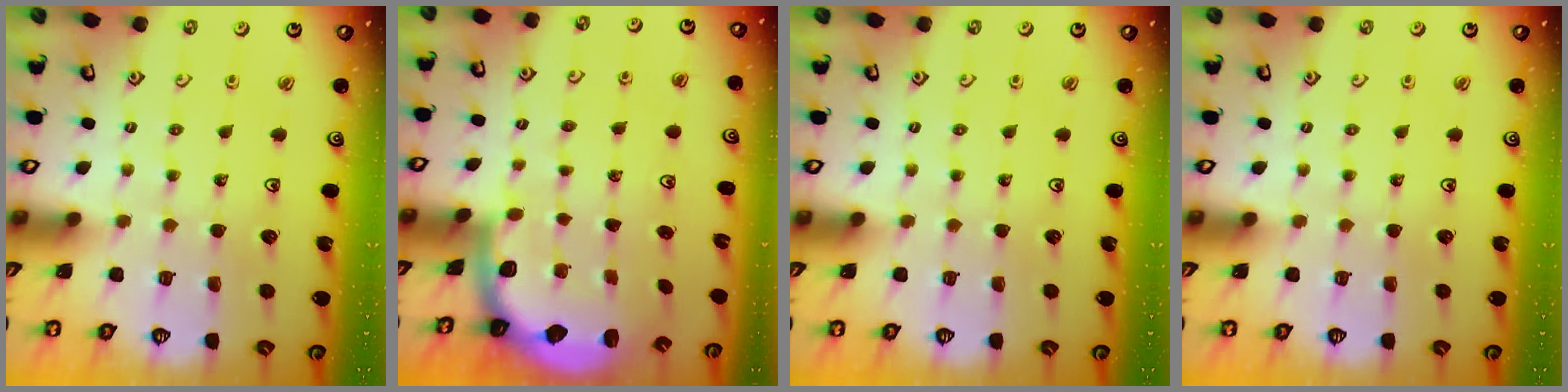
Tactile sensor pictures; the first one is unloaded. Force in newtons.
{"total": 1.9, "press": 1.8, "slide": 0.5}
{"total": 0.0}
{"total": 0.0}